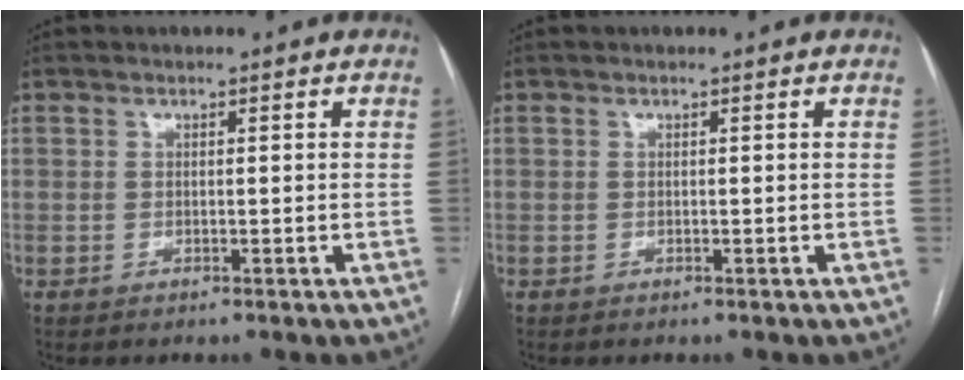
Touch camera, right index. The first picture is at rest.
{"total": 0.0}